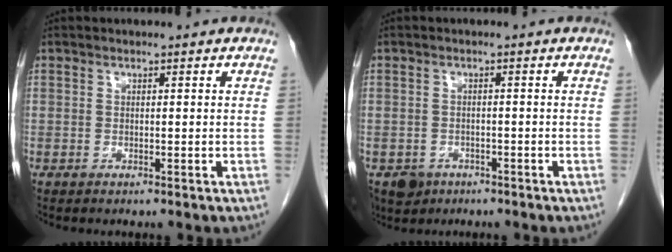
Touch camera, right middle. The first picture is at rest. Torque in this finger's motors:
{"motor_torque": [-0.05, 0.07, 0.00, -0.01]}